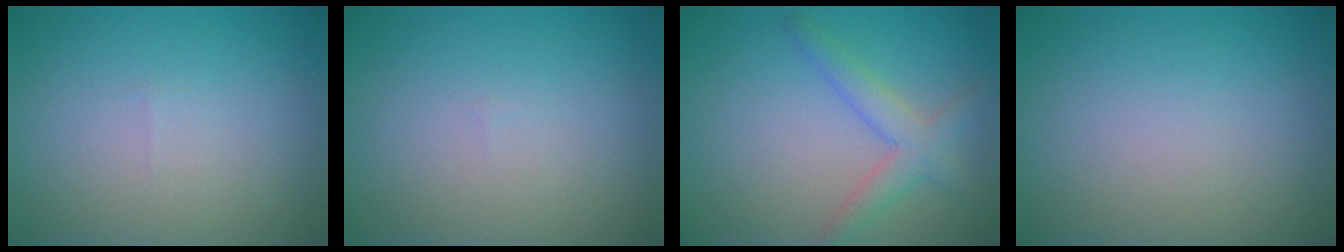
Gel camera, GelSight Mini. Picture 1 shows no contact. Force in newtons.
{"total": 0.0}
{"total": 3.1, "press": 3.1, "slide": 0.2}
{"total": 0.0}